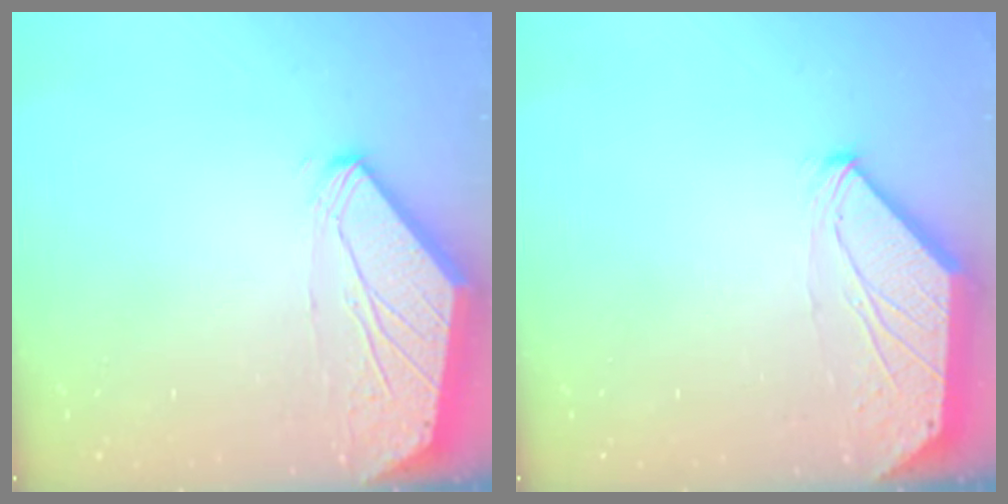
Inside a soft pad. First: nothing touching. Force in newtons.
{"total": 0.0}